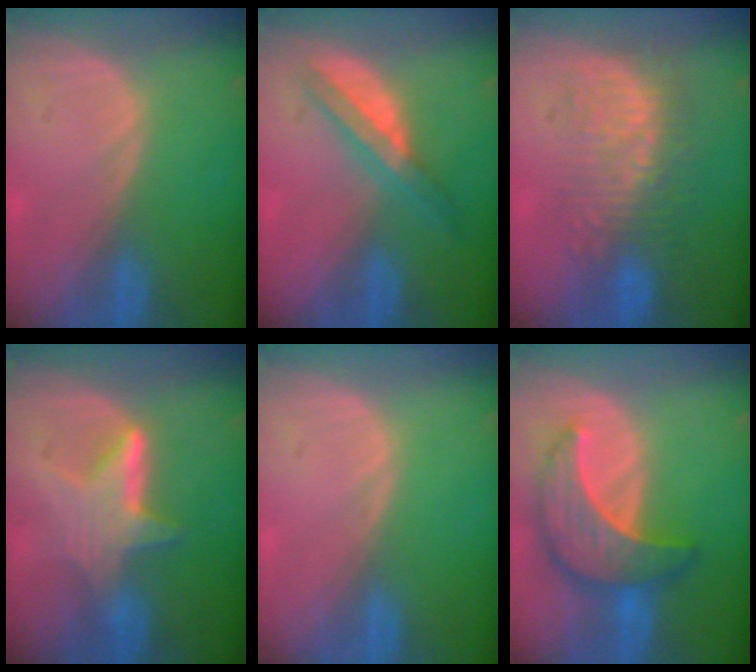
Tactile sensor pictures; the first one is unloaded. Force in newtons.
{"total": 5.5, "press": 5.2, "slide": 1.8}
{"total": 9.1, "press": 8.6, "slide": 2.8}
{"total": 6.4, "press": 6.0, "slide": 2.2}
{"total": 0.0}
{"total": 9.4, "press": 9.3, "slide": 0.9}